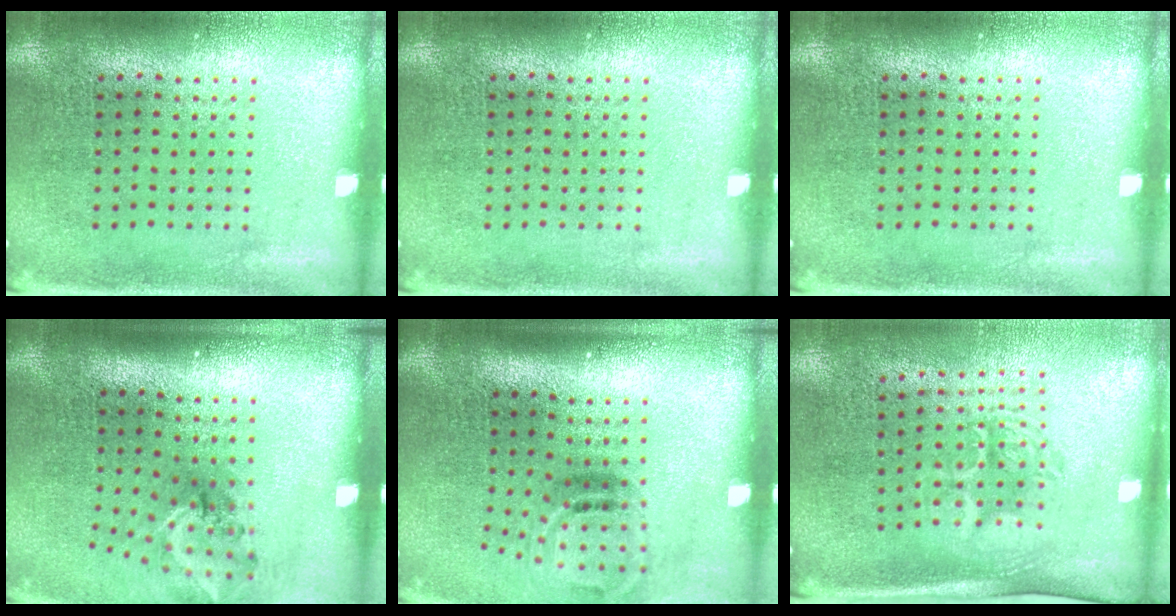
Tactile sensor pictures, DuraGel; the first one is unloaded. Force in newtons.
{"total": 0.0}
{"total": 0.0}
{"total": 1.7, "press": 1.2, "slide": 1.2}
{"total": 2.1, "press": 1.3, "slide": 1.7}
{"total": 1.8, "press": 1.3, "slide": 1.1}